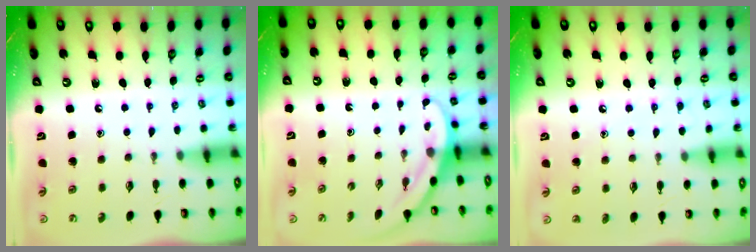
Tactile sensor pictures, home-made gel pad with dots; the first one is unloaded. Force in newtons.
{"total": 5.0, "press": 4.9, "slide": 0.3}
{"total": 5.0, "press": 4.9, "slide": 1.0}